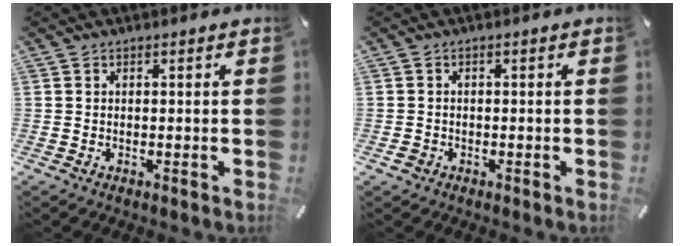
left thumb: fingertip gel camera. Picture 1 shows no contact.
{"total": 1.5, "force": [-0.8, 1.2, 0.4], "torque": [-0.007, 0.005, -0.018]}